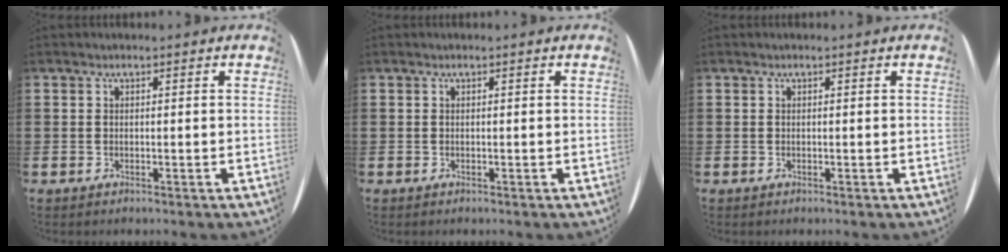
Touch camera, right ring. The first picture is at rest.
{"total": 0.0}
{"total": 0.0}